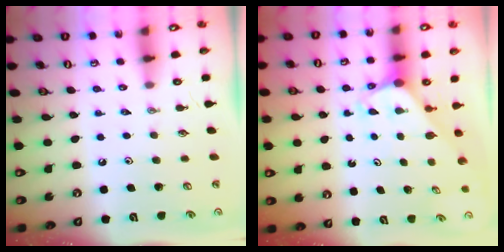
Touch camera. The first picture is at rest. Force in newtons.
{"total": 2.0, "press": 2.0, "slide": 0.1}